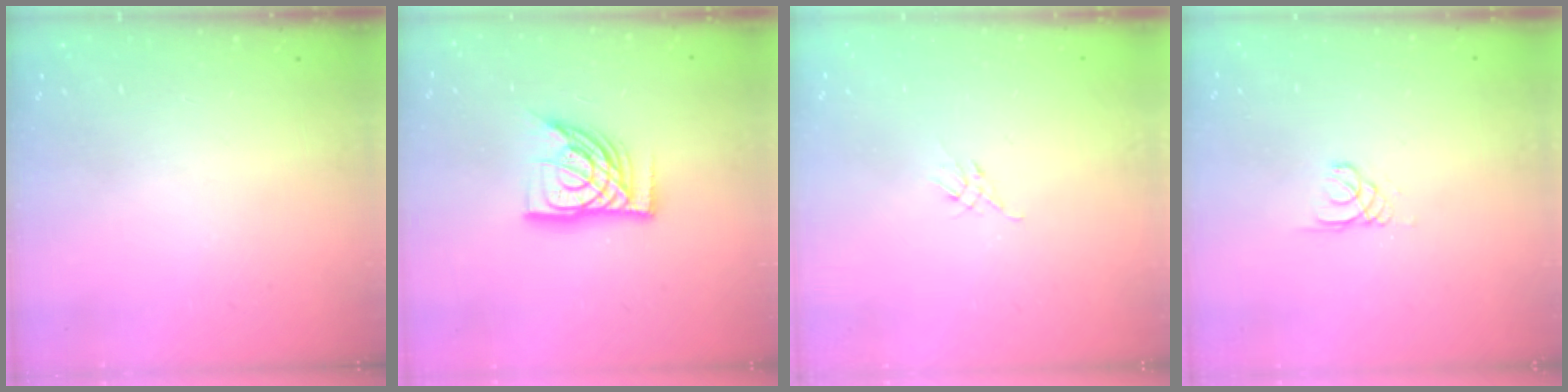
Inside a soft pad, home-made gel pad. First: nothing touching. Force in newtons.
{"total": 14.1, "press": 14.0, "slide": 1.8}
{"total": 2.6, "press": 2.5, "slide": 0.7}
{"total": 0.8, "press": 0.8, "slide": 0.1}